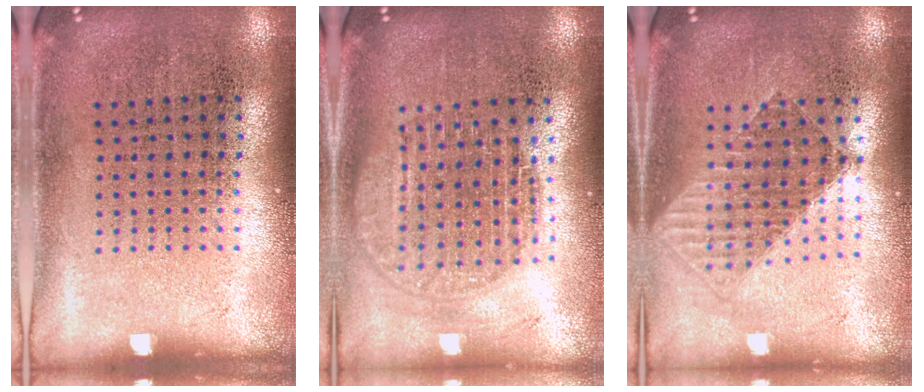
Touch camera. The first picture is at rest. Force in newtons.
{"total": 1.8, "press": 1.6, "slide": 0.9}
{"total": 1.5, "press": 1.3, "slide": 0.8}